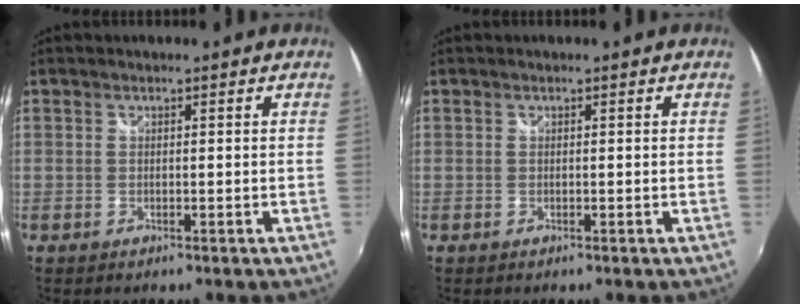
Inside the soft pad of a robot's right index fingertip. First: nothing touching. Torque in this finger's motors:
{"motor_torque": [0.00, 0.00, 0.00, 0.00]}